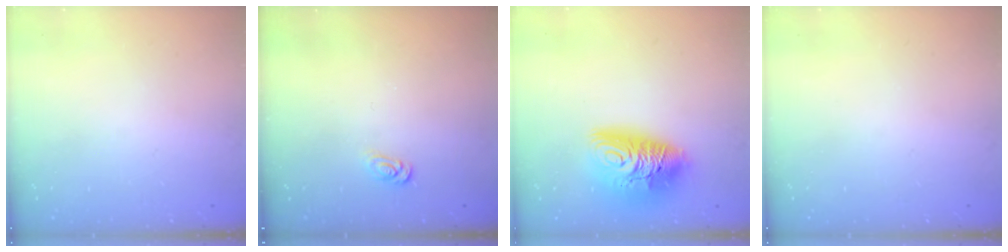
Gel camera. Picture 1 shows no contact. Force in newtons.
{"total": 2.5, "press": 2.4, "slide": 0.3}
{"total": 15.5, "press": 15.5, "slide": 1.6}
{"total": 0.0}